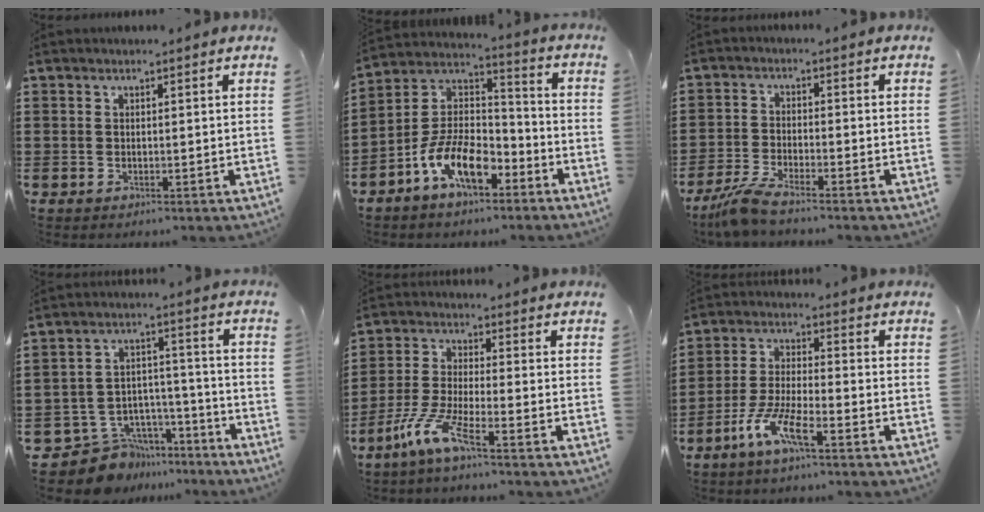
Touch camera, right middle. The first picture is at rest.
{"total": 10.4, "force": [-6.9, 4.3, 6.5], "torque": [-0.142, 0.005, -0.138]}
{"total": 5.1, "force": [-4.5, 0.2, 2.3], "torque": [-0.065, -0.014, -0.093]}
{"total": 8.6, "force": [-7.7, 3.8, 0.9], "torque": [-0.022, 0.021, -0.146]}
{"total": 7.5, "force": [-5.1, 0.7, 5.5], "torque": [-0.127, -0.013, -0.102]}
{"total": 7.5, "force": [-4.9, 1.2, 5.6], "torque": [-0.128, -0.010, -0.097]}